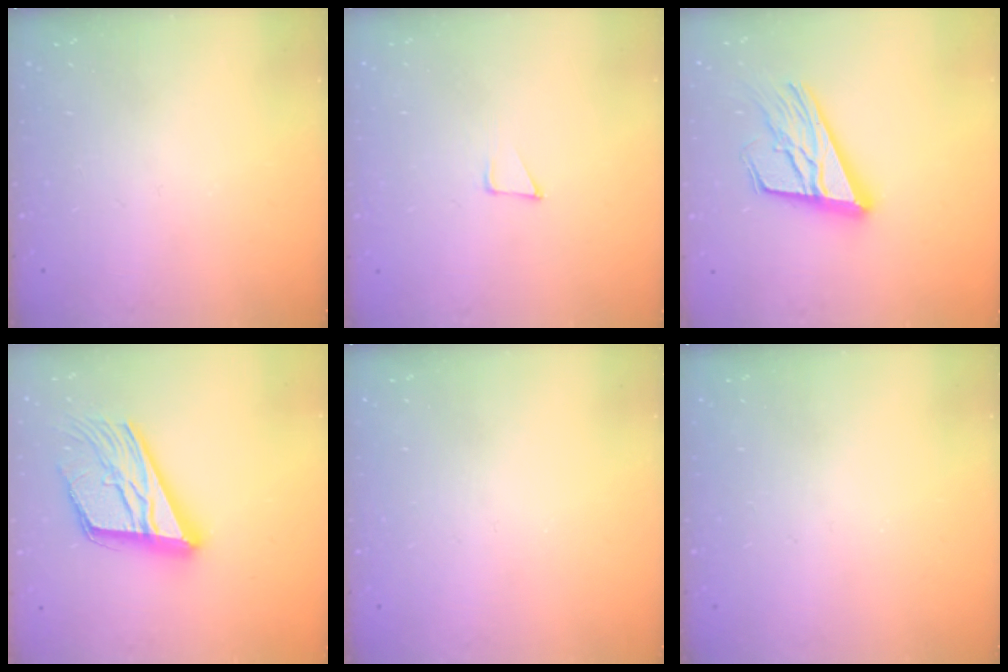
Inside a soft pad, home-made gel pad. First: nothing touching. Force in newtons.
{"total": 3.1, "press": 3.1, "slide": 0.3}
{"total": 18.0, "press": 17.9, "slide": 1.8}
{"total": 21.7, "press": 21.7, "slide": 1.5}
{"total": 0.0}
{"total": 0.0}